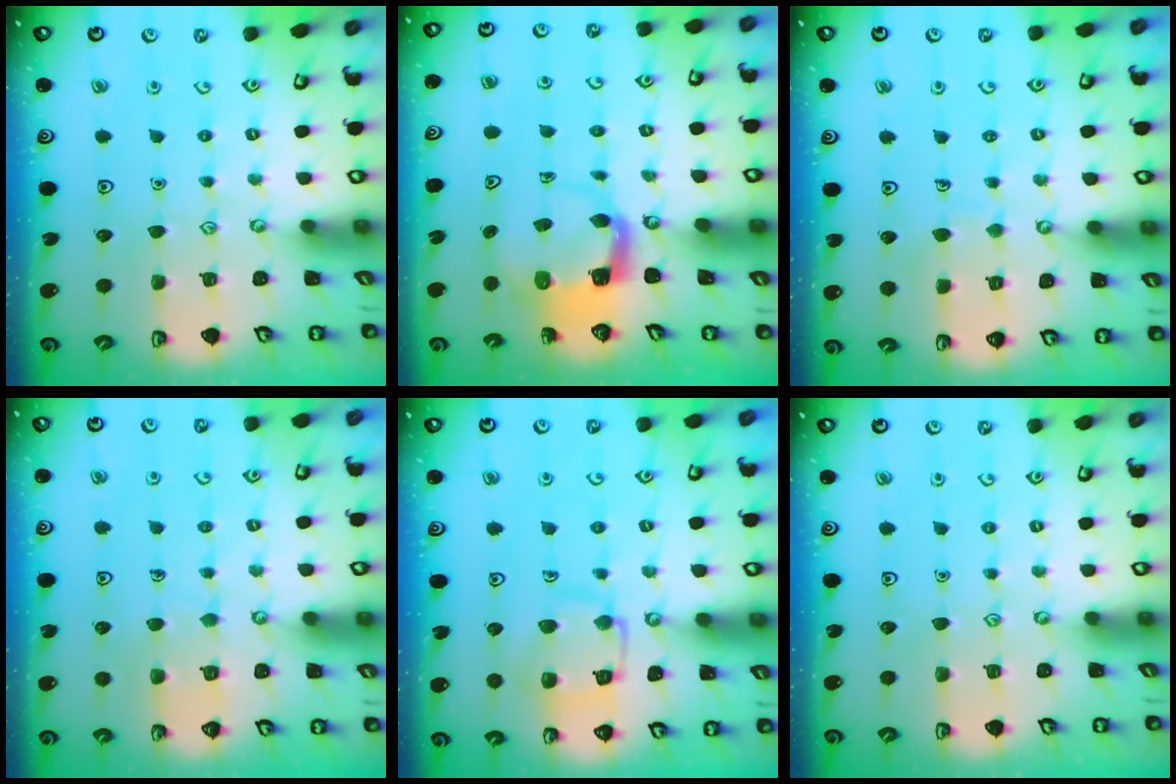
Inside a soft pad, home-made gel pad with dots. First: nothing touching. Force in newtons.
{"total": 4.3, "press": 4.3, "slide": 0.3}
{"total": 3.5, "press": 3.5, "slide": 0.2}
{"total": 5.1, "press": 5.1, "slide": 0.4}
{"total": 12.2, "press": 12.1, "slide": 1.2}
{"total": 0.0}